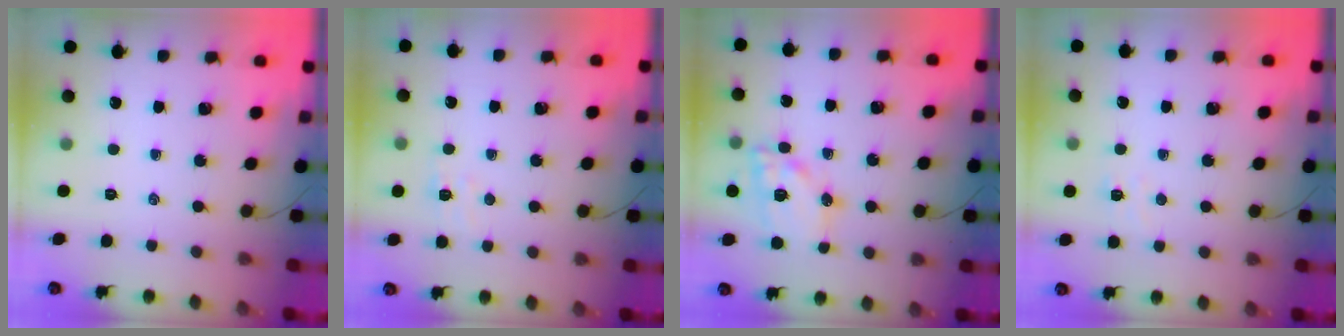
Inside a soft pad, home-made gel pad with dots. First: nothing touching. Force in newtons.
{"total": 4.4, "press": 4.3, "slide": 0.9}
{"total": 15.7, "press": 15.5, "slide": 2.8}
{"total": 3.9, "press": 3.8, "slide": 0.8}